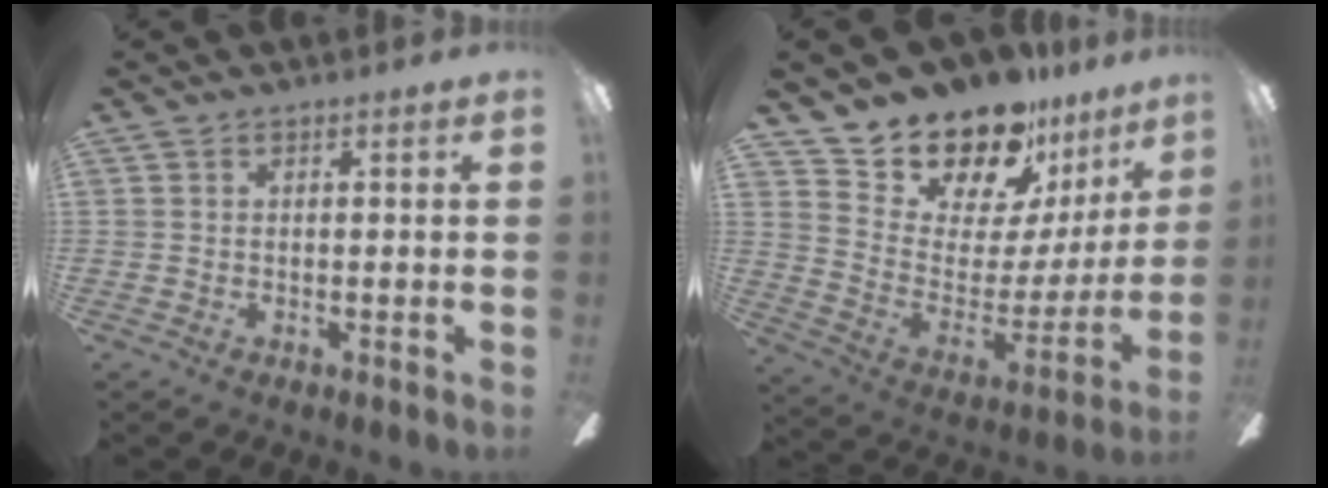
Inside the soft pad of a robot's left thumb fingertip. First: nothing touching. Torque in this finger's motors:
{"motor_torque": [1.10, 1.28, 1.40, -1.36, 0.21]}